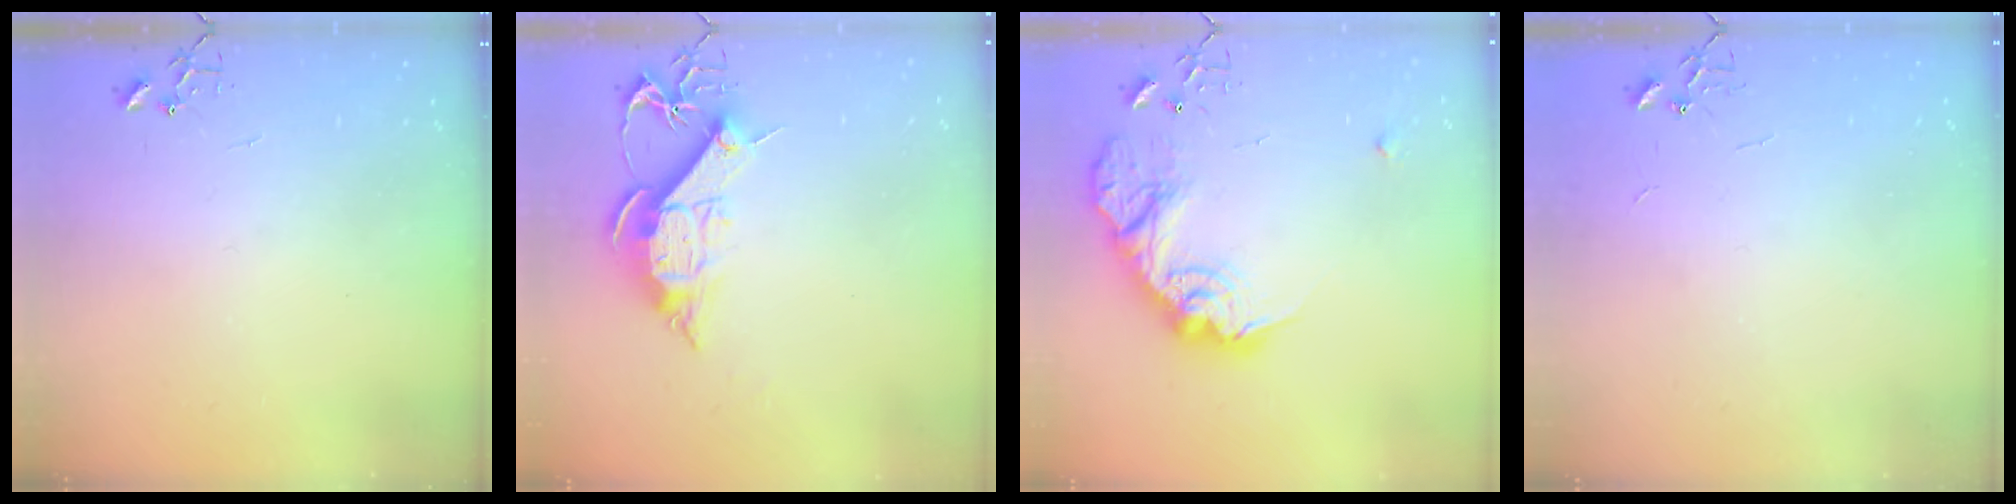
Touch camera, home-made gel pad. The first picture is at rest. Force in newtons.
{"total": 11.4, "press": 11.3, "slide": 1.1}
{"total": 19.4, "press": 19.3, "slide": 1.5}
{"total": 2.2, "press": 2.2, "slide": 0.3}